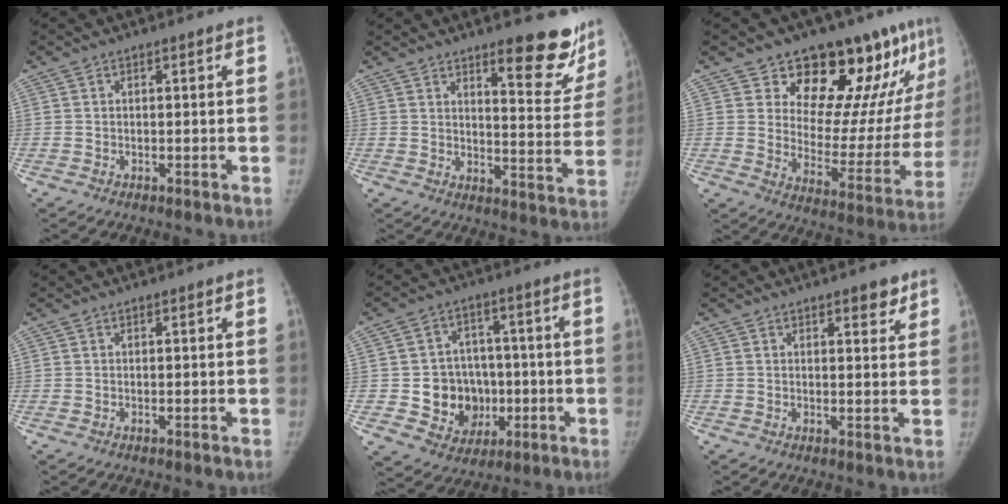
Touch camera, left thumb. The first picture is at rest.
{"total": 13.4, "force": [9.8, 3.7, 8.4], "torque": [-0.058, -0.076, 0.129]}
{"total": 21.7, "force": [15.0, 9.1, 12.9], "torque": [-0.122, -0.098, 0.214]}
{"total": 0.0}
{"total": 11.8, "force": [-1.8, 10.2, 5.7], "torque": [-0.037, 0.013, -0.015]}
{"total": 3.6, "force": [2.5, 1.3, 2.2], "torque": [-0.013, -0.014, 0.032]}